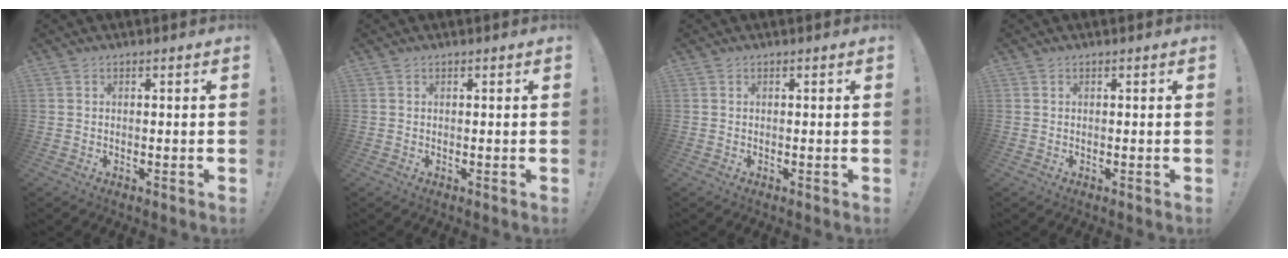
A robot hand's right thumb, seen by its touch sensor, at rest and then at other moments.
{"total": 0.0}
{"total": 0.0}
{"total": 0.0}